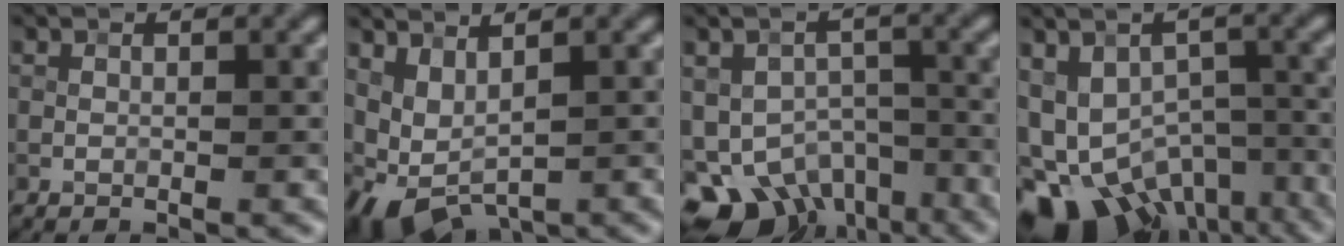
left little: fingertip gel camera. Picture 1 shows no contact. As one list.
[{"total": 4.8, "force": [0.0, 2.6, 4.1], "torque": [-0.096, -0.009, 0.010]}, {"total": 10.4, "force": [-6.8, 6.1, 4.9], "torque": [-0.077, -0.016, -0.098]}, {"total": 14.9, "force": [-8.4, 9.6, 7.6], "torque": [-0.127, -0.031, -0.095]}]